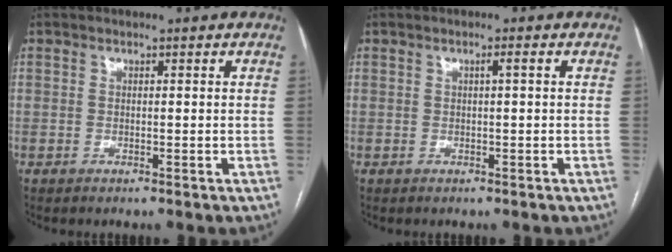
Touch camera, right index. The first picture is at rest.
{"total": 0.9, "force": [0.2, -0.1, 0.9], "torque": [-0.014, 0.003, 0.003]}